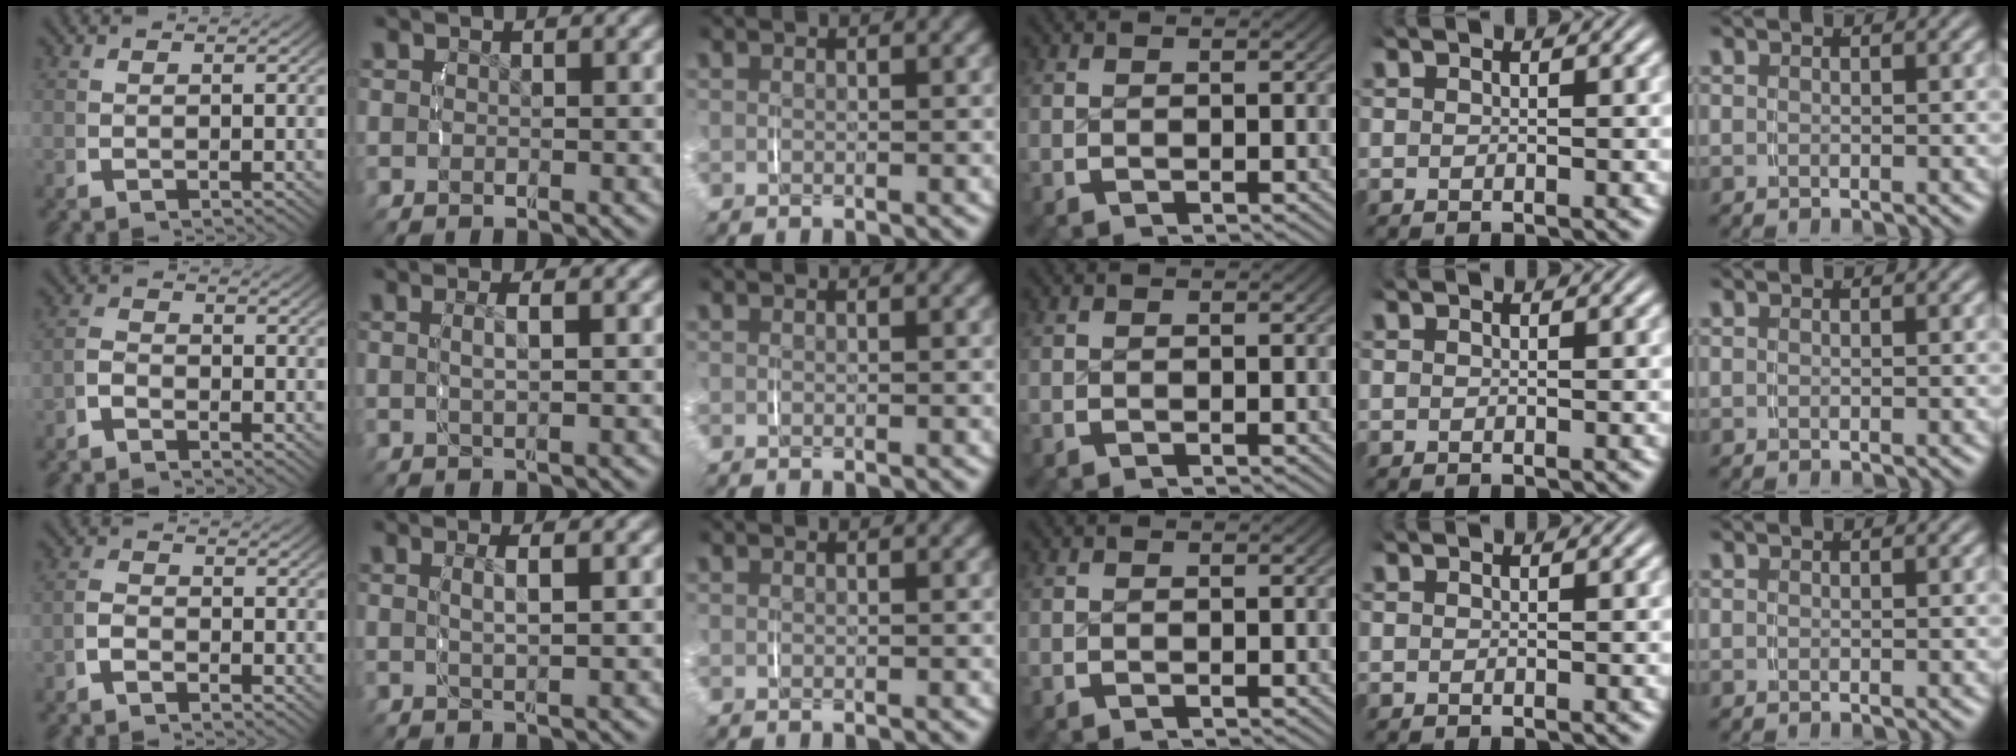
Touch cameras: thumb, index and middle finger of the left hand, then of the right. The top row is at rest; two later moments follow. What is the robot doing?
{"motion": "lift_and_place", "object": "pen bag"}